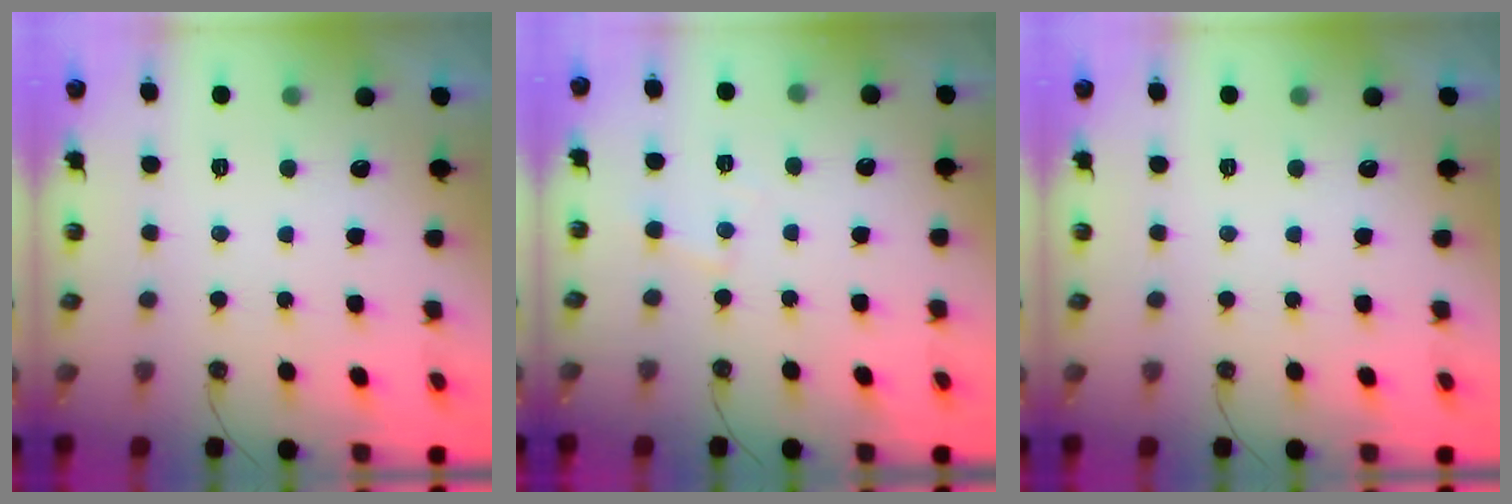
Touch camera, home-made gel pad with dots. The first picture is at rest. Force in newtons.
{"total": 3.9, "press": 3.9, "slide": 0.5}
{"total": 0.0}